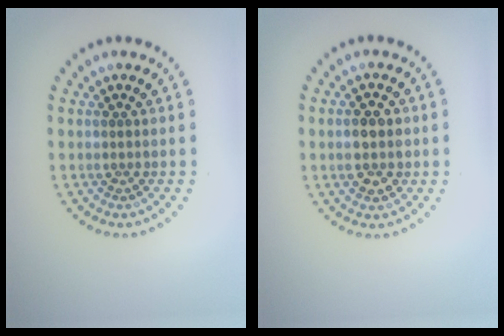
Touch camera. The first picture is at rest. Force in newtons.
{"total": 3.6, "press": 3.6, "slide": 0.2}